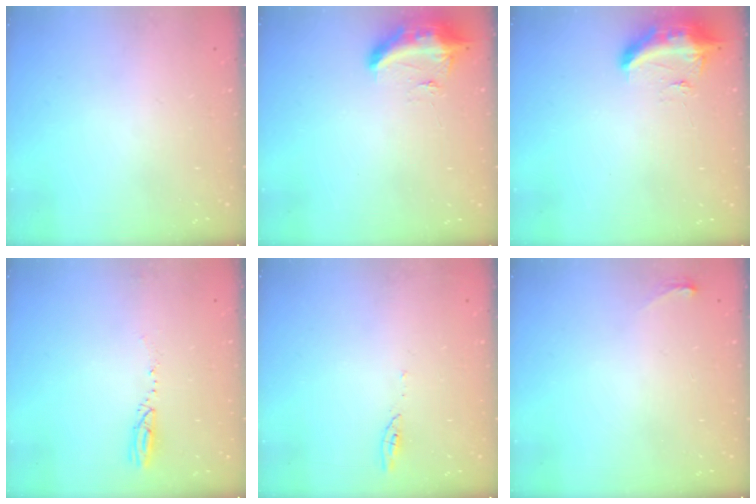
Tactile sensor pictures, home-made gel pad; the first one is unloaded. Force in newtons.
{"total": 9.6, "press": 9.4, "slide": 1.9}
{"total": 9.6, "press": 9.4, "slide": 1.9}
{"total": 3.3, "press": 3.3, "slide": 0.8}
{"total": 2.9, "press": 2.9, "slide": 0.4}
{"total": 3.7, "press": 3.4, "slide": 1.4}